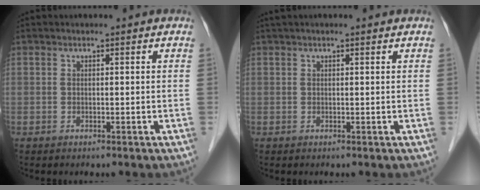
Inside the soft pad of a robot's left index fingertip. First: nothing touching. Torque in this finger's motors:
{"motor_torque": [0.21, -0.13, -0.04, 0.00]}